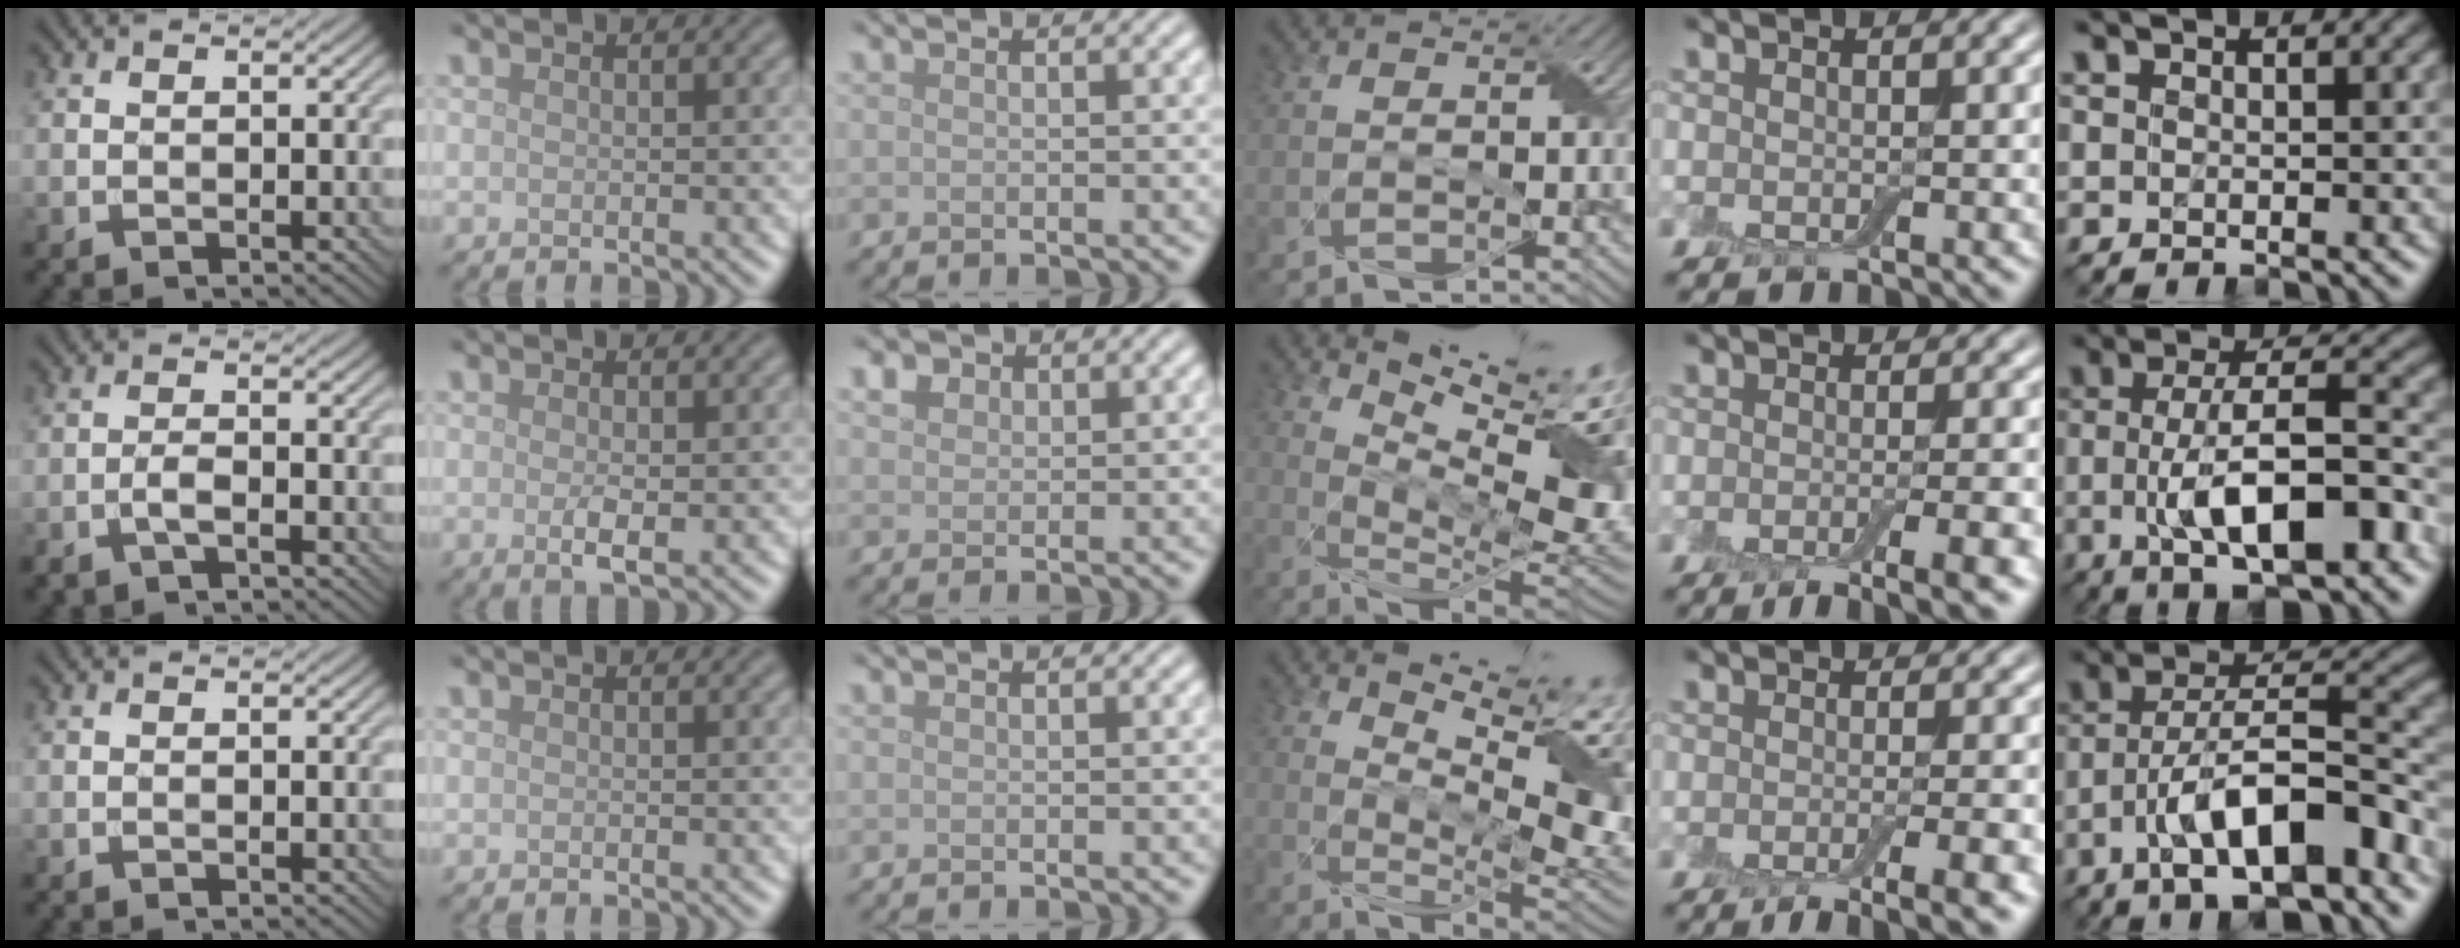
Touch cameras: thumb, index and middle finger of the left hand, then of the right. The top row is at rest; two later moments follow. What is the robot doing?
{"motion": "wrap", "object": "adhesive wrap"}